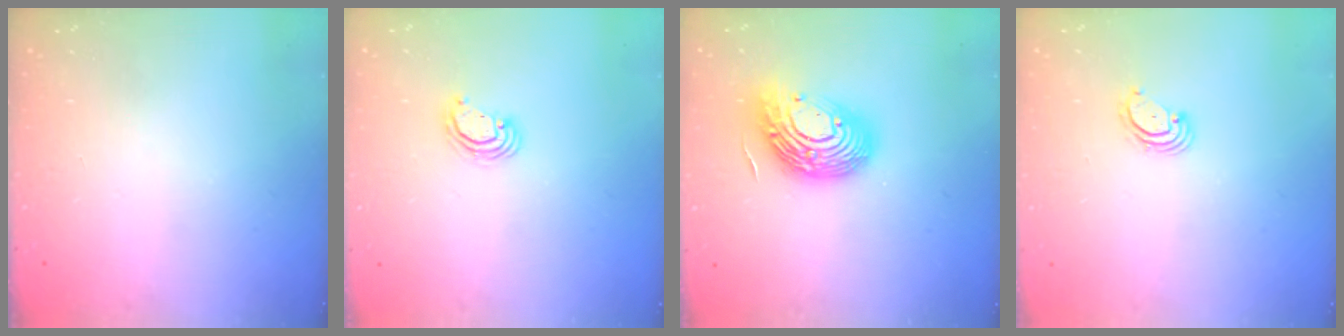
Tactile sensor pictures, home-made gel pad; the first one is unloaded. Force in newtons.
{"total": 3.0, "press": 3.0, "slide": 0.3}
{"total": 17.0, "press": 16.9, "slide": 1.2}
{"total": 3.1, "press": 3.1, "slide": 0.3}